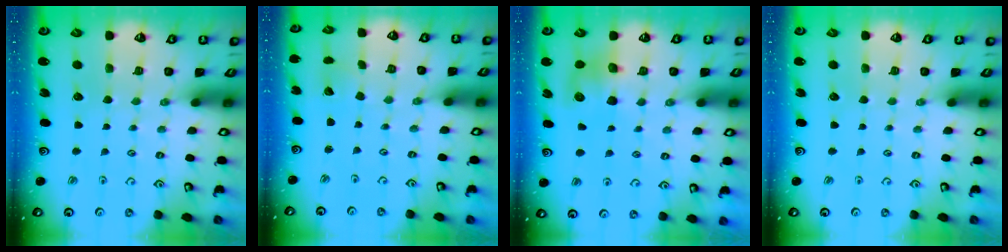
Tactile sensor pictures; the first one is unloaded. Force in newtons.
{"total": 1.2, "press": 1.2, "slide": 0.0}
{"total": 8.5, "press": 8.4, "slide": 1.0}
{"total": 0.0}